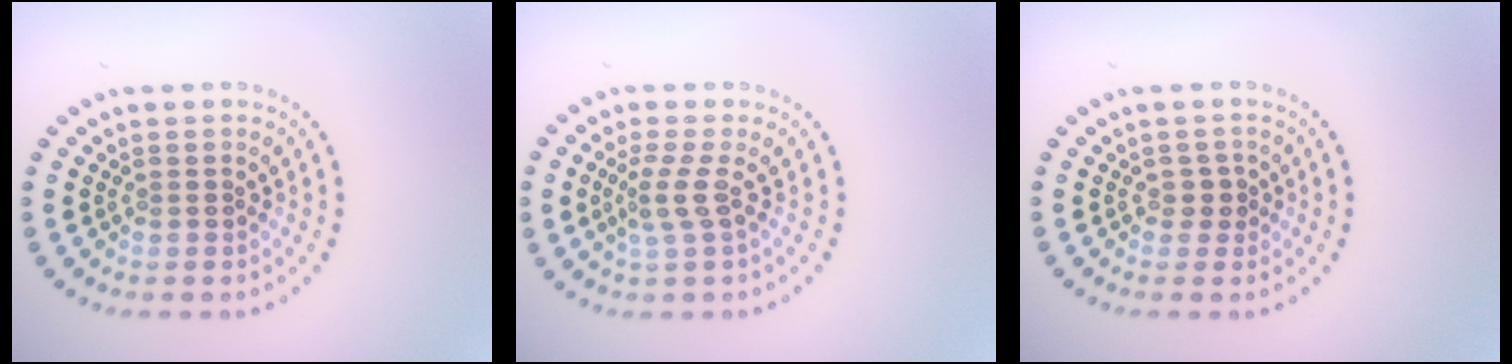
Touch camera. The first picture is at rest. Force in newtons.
{"total": 2.2, "press": 1.5, "slide": 1.6}
{"total": 1.2, "press": 0.9, "slide": 0.7}